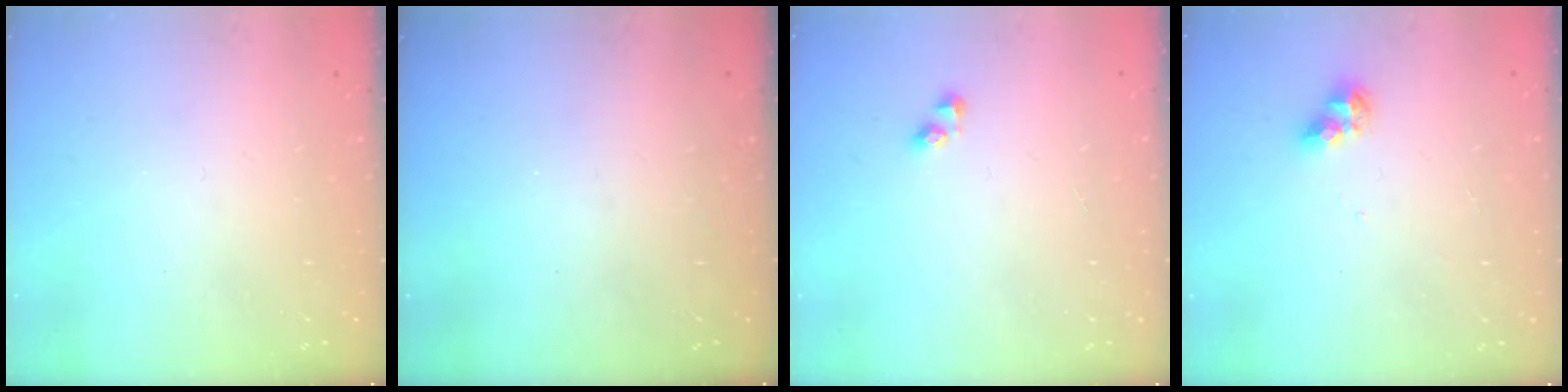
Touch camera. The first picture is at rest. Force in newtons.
{"total": 0.0}
{"total": 2.5, "press": 2.5, "slide": 0.2}
{"total": 8.1, "press": 8.1, "slide": 1.0}